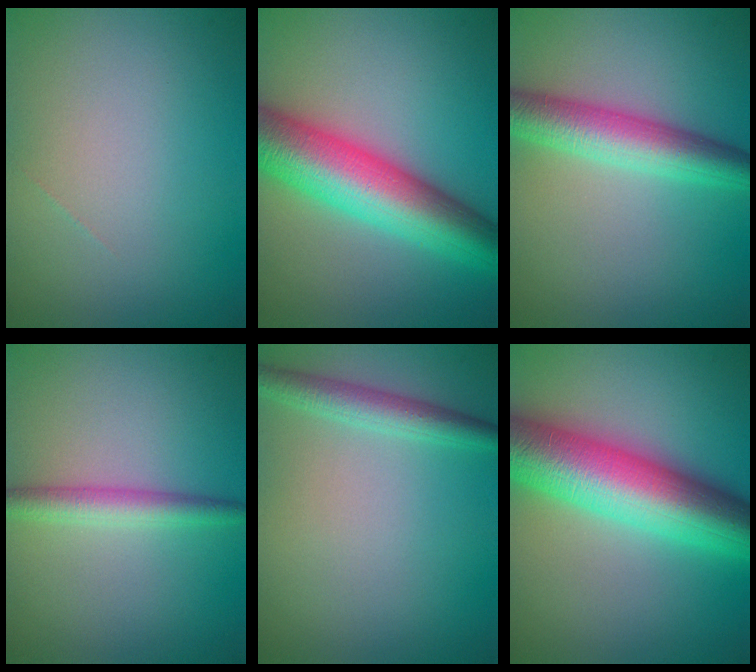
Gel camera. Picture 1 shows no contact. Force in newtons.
{"total": 9.8, "press": 9.8, "slide": 0.2}
{"total": 5.2, "press": 5.2, "slide": 0.0}
{"total": 2.5, "press": 2.5, "slide": 0.0}
{"total": 2.5, "press": 2.5, "slide": 0.1}
{"total": 10.8, "press": 10.8, "slide": 0.2}